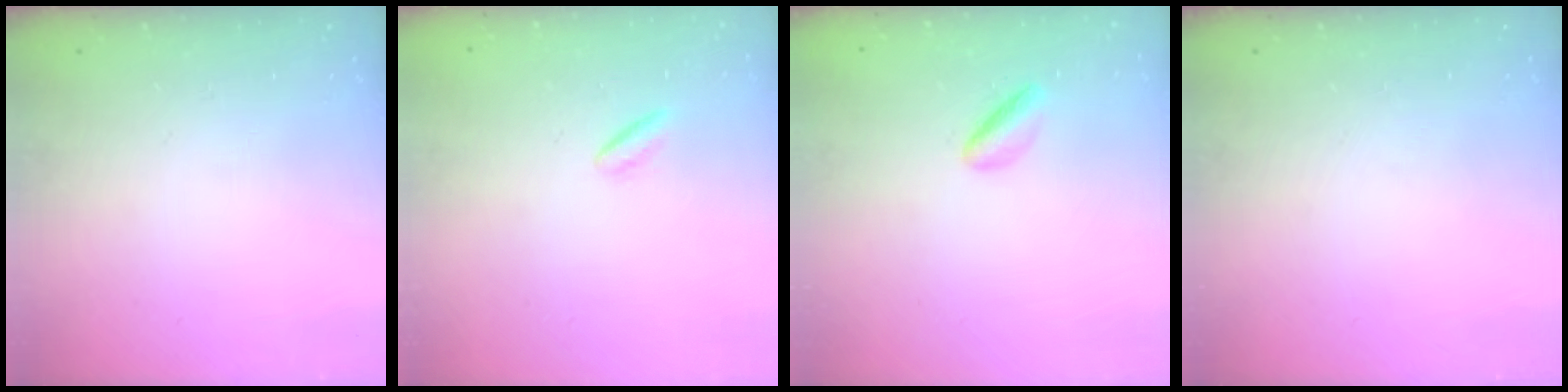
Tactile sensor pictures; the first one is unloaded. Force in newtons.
{"total": 0.8, "press": 0.5, "slide": 0.6}
{"total": 2.5, "press": 2.5, "slide": 0.5}
{"total": 0.0}